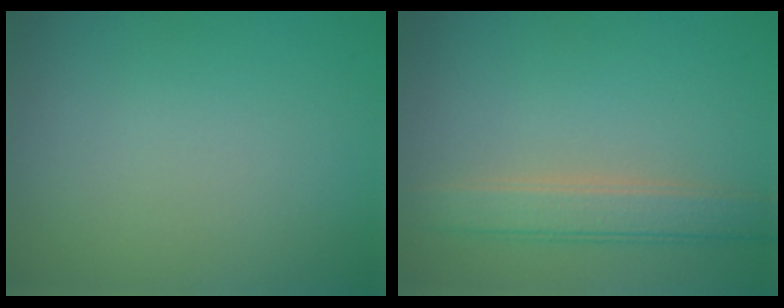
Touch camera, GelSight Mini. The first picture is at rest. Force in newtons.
{"total": 3.3, "press": 3.3, "slide": 0.3}